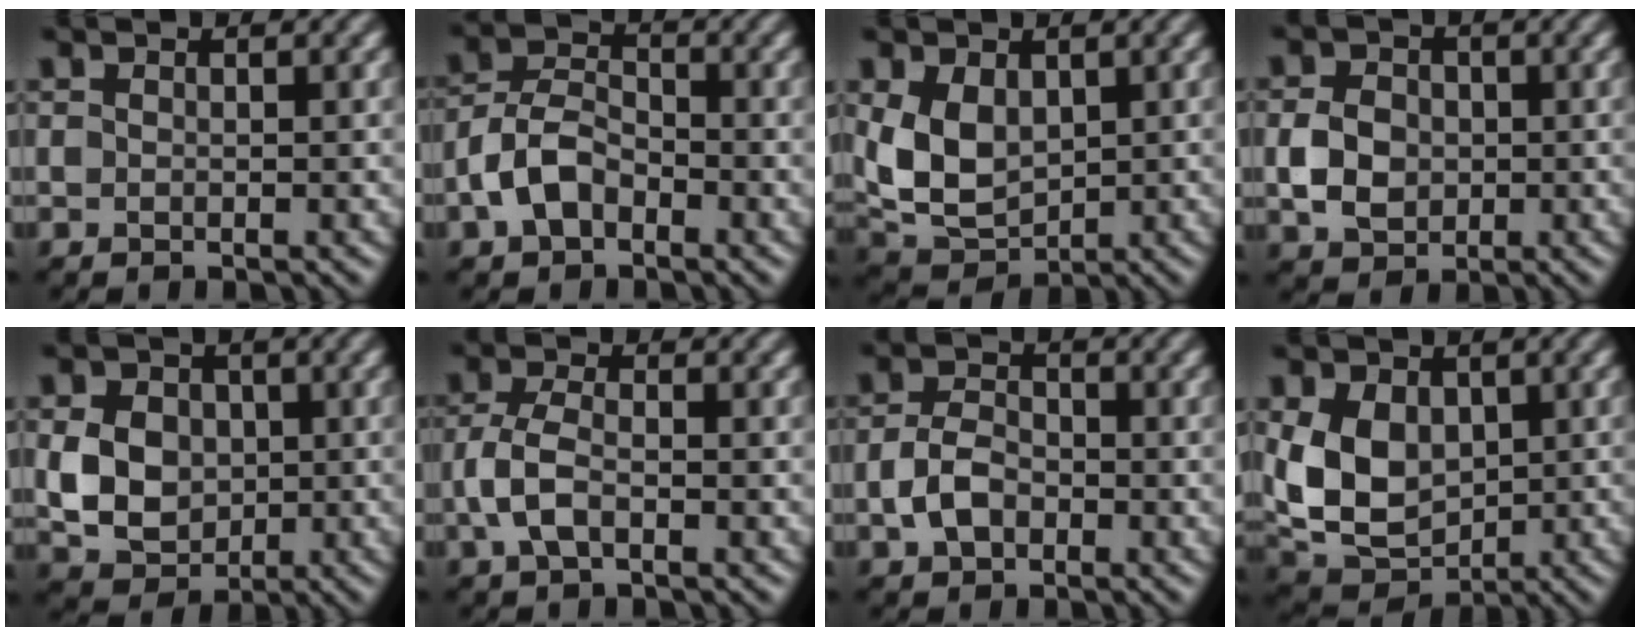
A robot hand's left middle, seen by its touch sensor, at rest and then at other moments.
{"total": 4.2, "force": [-1.8, 2.7, 2.7], "torque": [-0.058, 0.010, -0.045]}
{"total": 5.3, "force": [0.8, 3.7, 3.7], "torque": [-0.081, -0.004, 0.021]}
{"total": 4.0, "force": [-0.3, 3.3, 2.3], "torque": [-0.048, 0.001, -0.007]}
{"total": 5.6, "force": [0.2, 4.5, 3.3], "torque": [-0.066, 0.000, 0.002]}
{"total": 3.2, "force": [-0.9, 1.6, 2.6], "torque": [-0.061, 0.003, -0.023]}
{"total": 3.3, "force": [-1.0, 2.3, 2.2], "torque": [-0.043, 0.003, -0.023]}
{"total": 7.0, "force": [0.7, 5.1, 4.8], "torque": [-0.103, -0.006, 0.008]}